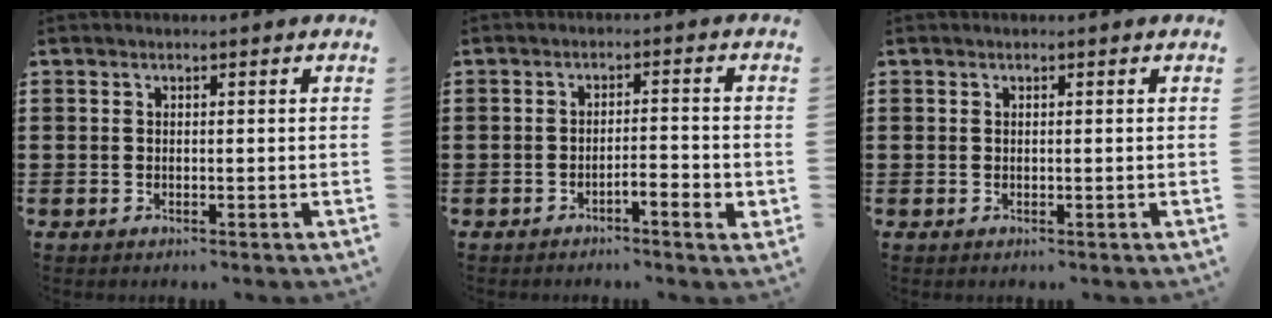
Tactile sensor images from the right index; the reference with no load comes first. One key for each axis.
{"total": 2.9, "fx": -1.8, "fy": 0.4, "fz": 2.2, "tx": -0.037, "ty": 0.002, "tz": -0.034}
{"total": 0.0}